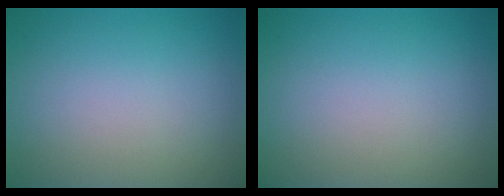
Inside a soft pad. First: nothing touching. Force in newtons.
{"total": 0.0}